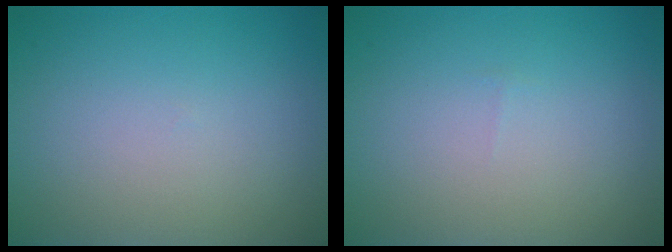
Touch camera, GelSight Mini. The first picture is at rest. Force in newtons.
{"total": 0.0}